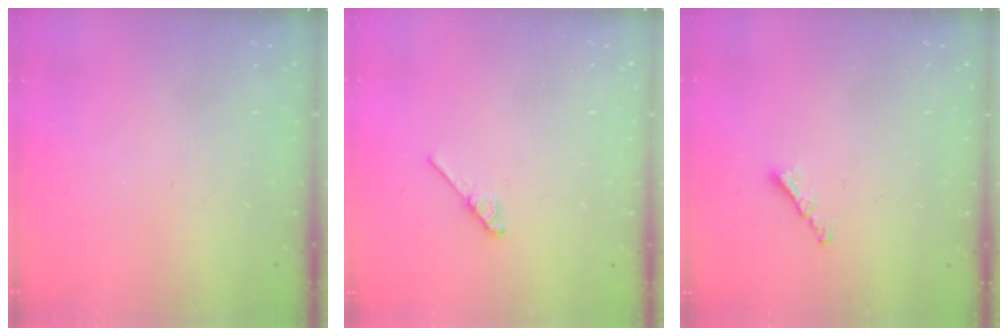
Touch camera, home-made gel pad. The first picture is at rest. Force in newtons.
{"total": 3.7, "press": 3.7, "slide": 0.4}
{"total": 0.6, "press": 0.5, "slide": 0.4}